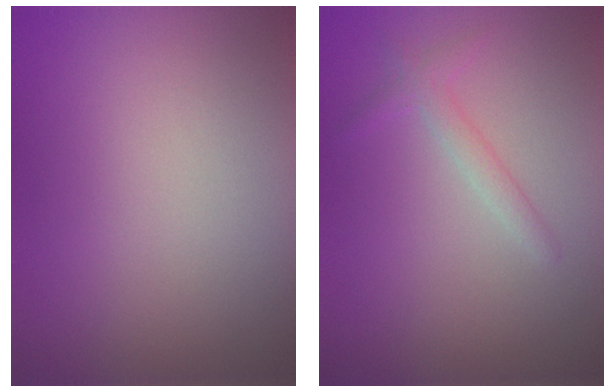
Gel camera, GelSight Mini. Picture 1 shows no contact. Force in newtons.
{"total": 1.4, "press": 1.4, "slide": 0.1}